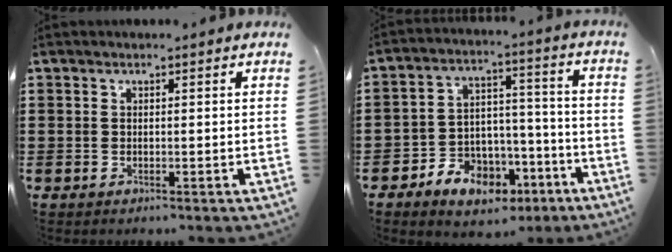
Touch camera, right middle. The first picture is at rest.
{"total": 7.3, "force": [-5.1, 4.8, 2.2], "torque": [-0.046, 0.033, -0.096]}